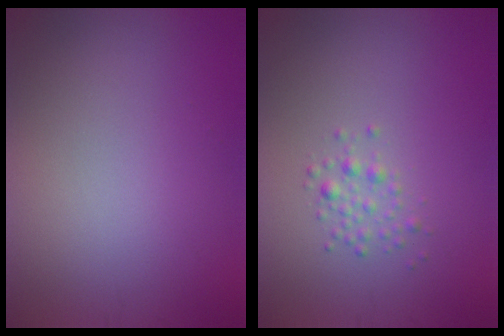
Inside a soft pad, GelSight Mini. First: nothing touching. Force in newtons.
{"total": 1.3, "press": 1.3, "slide": 0.1}